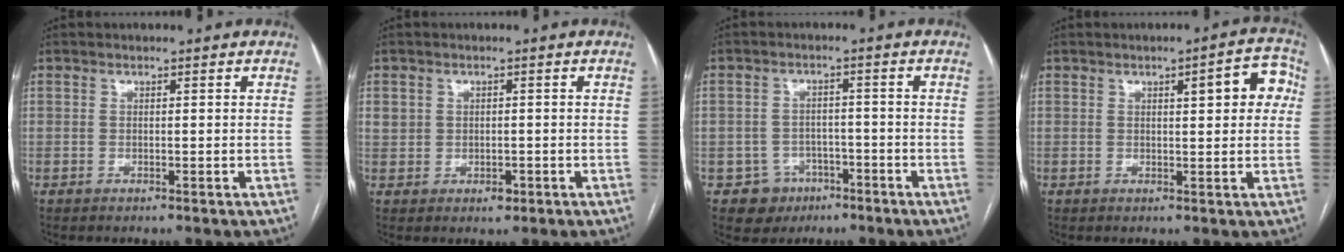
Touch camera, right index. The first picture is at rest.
{"total": 3.0, "force": [-0.2, 2.6, 1.5], "torque": [-0.027, 0.009, 0.009]}
{"total": 5.1, "force": [-2.6, 4.4, 0.2], "torque": [0.005, 0.015, -0.034]}
{"total": 6.2, "force": [1.7, 1.7, 5.7], "torque": [-0.062, 0.017, 0.016]}